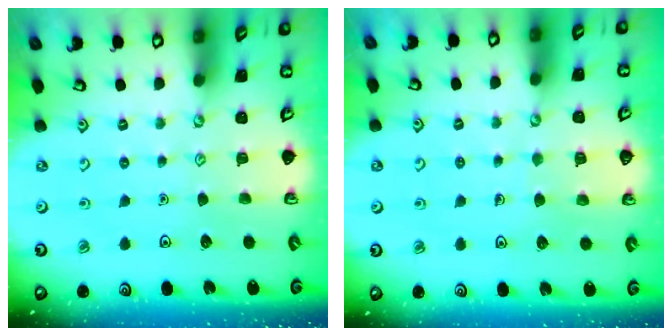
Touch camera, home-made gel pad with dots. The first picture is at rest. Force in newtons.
{"total": 4.8, "press": 4.8, "slide": 0.4}